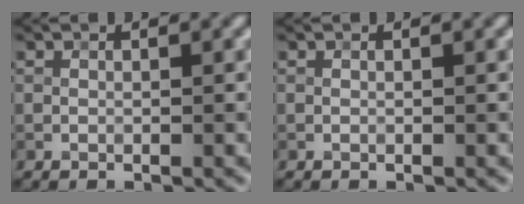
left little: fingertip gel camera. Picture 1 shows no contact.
{"total": 0.0}